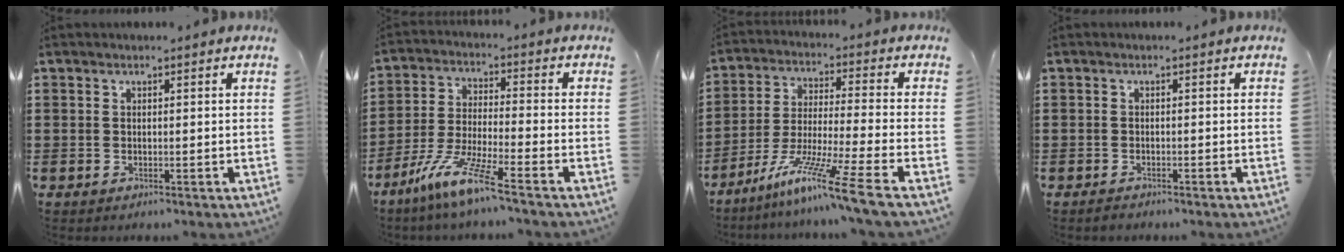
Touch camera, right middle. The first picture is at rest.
{"total": 8.9, "force": [-6.7, -0.1, 5.8], "torque": [-0.131, -0.016, -0.136]}
{"total": 11.7, "force": [-8.4, -0.6, 8.1], "torque": [-0.158, -0.004, -0.168]}
{"total": 0.8, "force": [-0.7, 0.3, 0.1], "torque": [-0.003, 0.001, -0.016]}